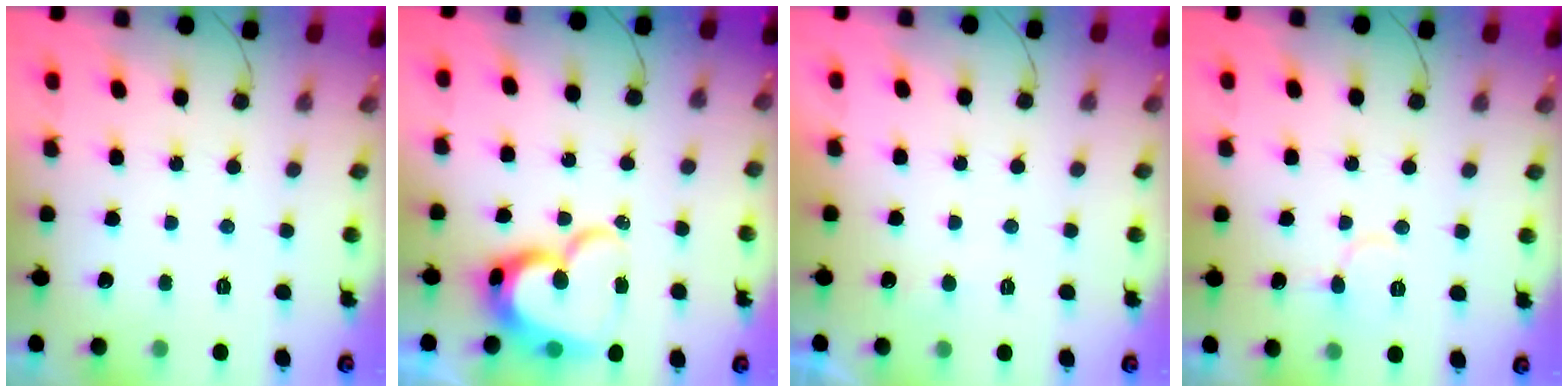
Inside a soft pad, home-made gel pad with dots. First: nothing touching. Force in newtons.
{"total": 16.2, "press": 16.2, "slide": 1.5}
{"total": 3.0, "press": 2.9, "slide": 0.4}
{"total": 6.6, "press": 6.5, "slide": 0.5}